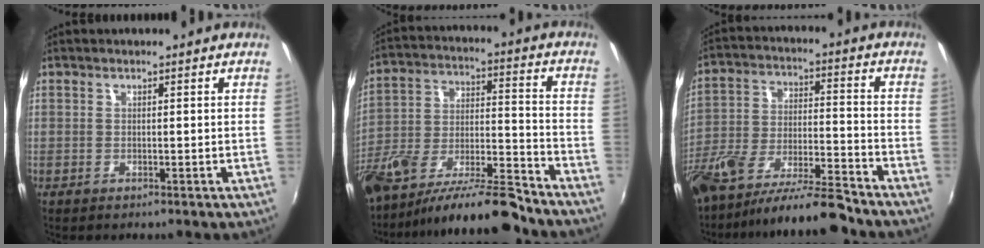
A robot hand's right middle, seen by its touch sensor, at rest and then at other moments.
{"total": 18.3, "force": [-14.1, 3.7, 11.0], "torque": [-0.214, -0.027, -0.237]}
{"total": 16.1, "force": [-13.1, 2.7, 8.9], "torque": [-0.179, -0.029, -0.223]}